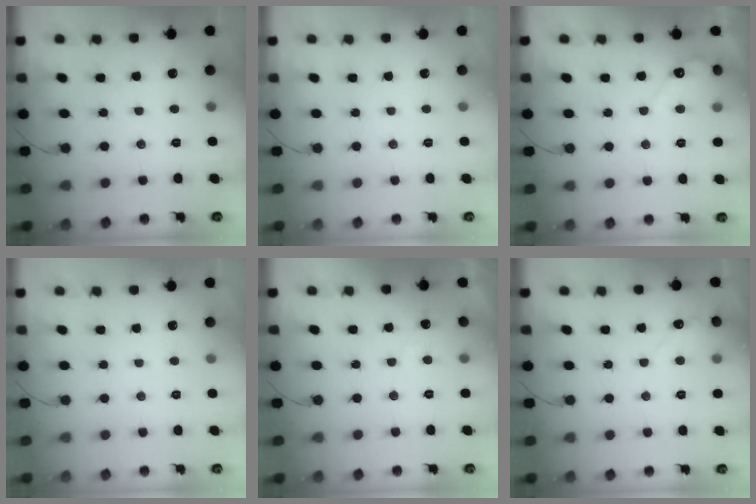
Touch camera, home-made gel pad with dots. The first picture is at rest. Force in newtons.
{"total": 0.0}
{"total": 4.5, "press": 4.4, "slide": 0.2}
{"total": 0.0}
{"total": 2.3, "press": 2.3, "slide": 0.1}
{"total": 2.7, "press": 2.7, "slide": 0.2}